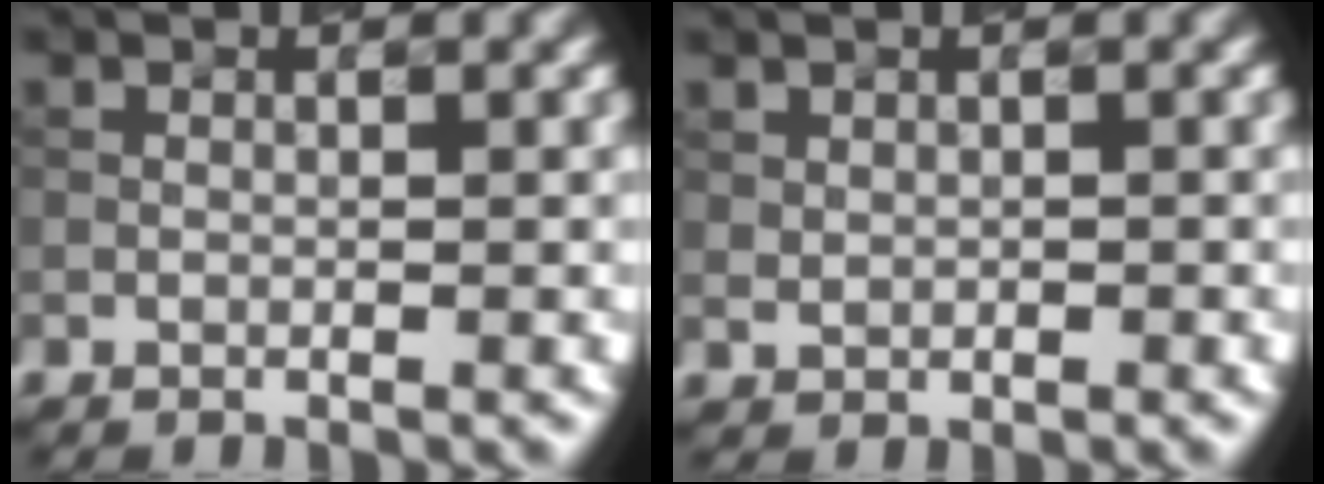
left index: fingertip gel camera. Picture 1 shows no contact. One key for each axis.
{"total": 1.1, "fx": 0.5, "fy": 0.8, "fz": 0.4, "tx": -0.006, "ty": -0.002, "tz": 0.016}